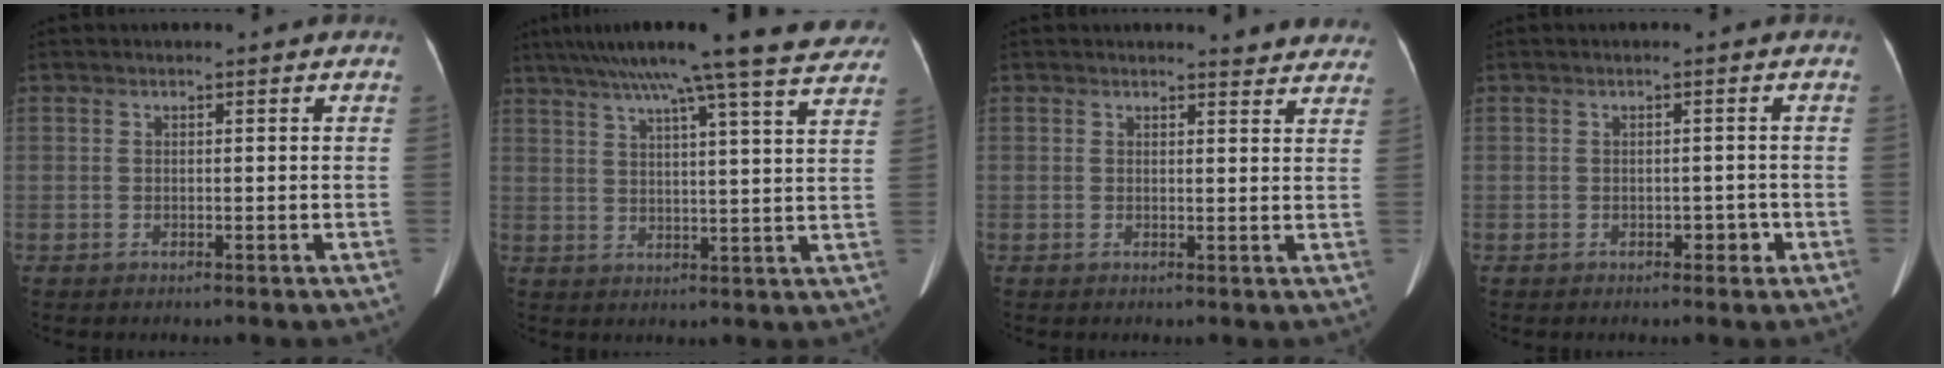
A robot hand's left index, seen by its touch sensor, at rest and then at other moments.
{"total": 24.7, "force": [20.6, 0.7, 13.6], "torque": [-0.221, 0.004, 0.264]}
{"total": 6.0, "force": [5.7, 1.4, 0.9], "torque": [0.006, -0.013, 0.037]}
{"total": 1.8, "force": [-1.0, 1.1, 1.0], "torque": [-0.011, -0.001, -0.013]}